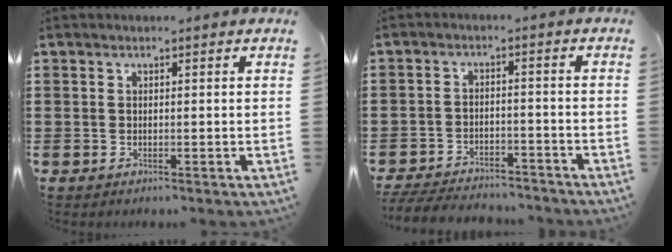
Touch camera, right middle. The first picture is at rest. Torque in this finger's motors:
{"motor_torque": [2.14, 0.00, -0.02, -0.02]}